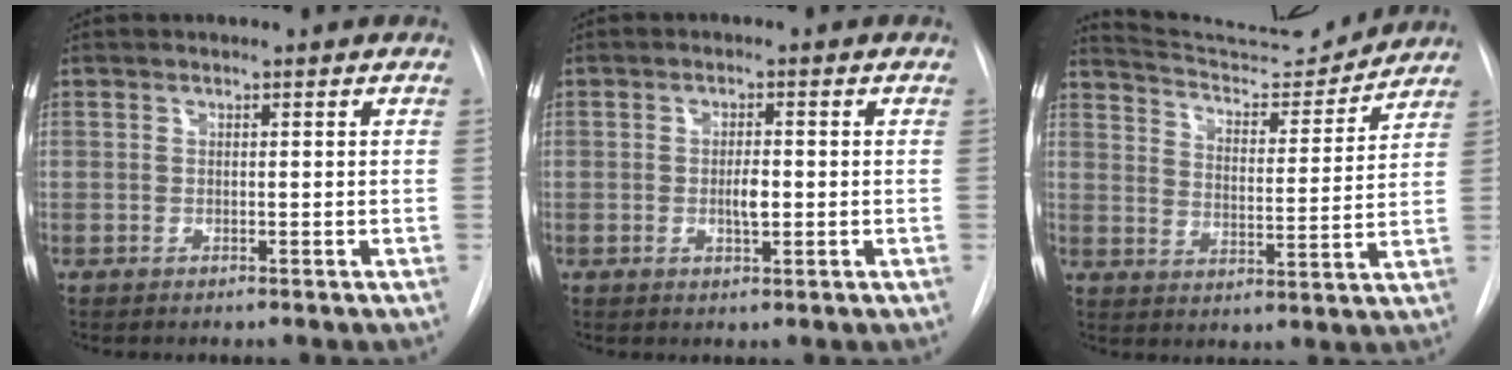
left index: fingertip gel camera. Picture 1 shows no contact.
{"total": 2.6, "force": [-0.3, 0.8, 2.5], "torque": [-0.044, 0.000, -0.003]}
{"total": 13.3, "force": [13.1, 0.6, 2.0], "torque": [-0.035, -0.007, 0.197]}